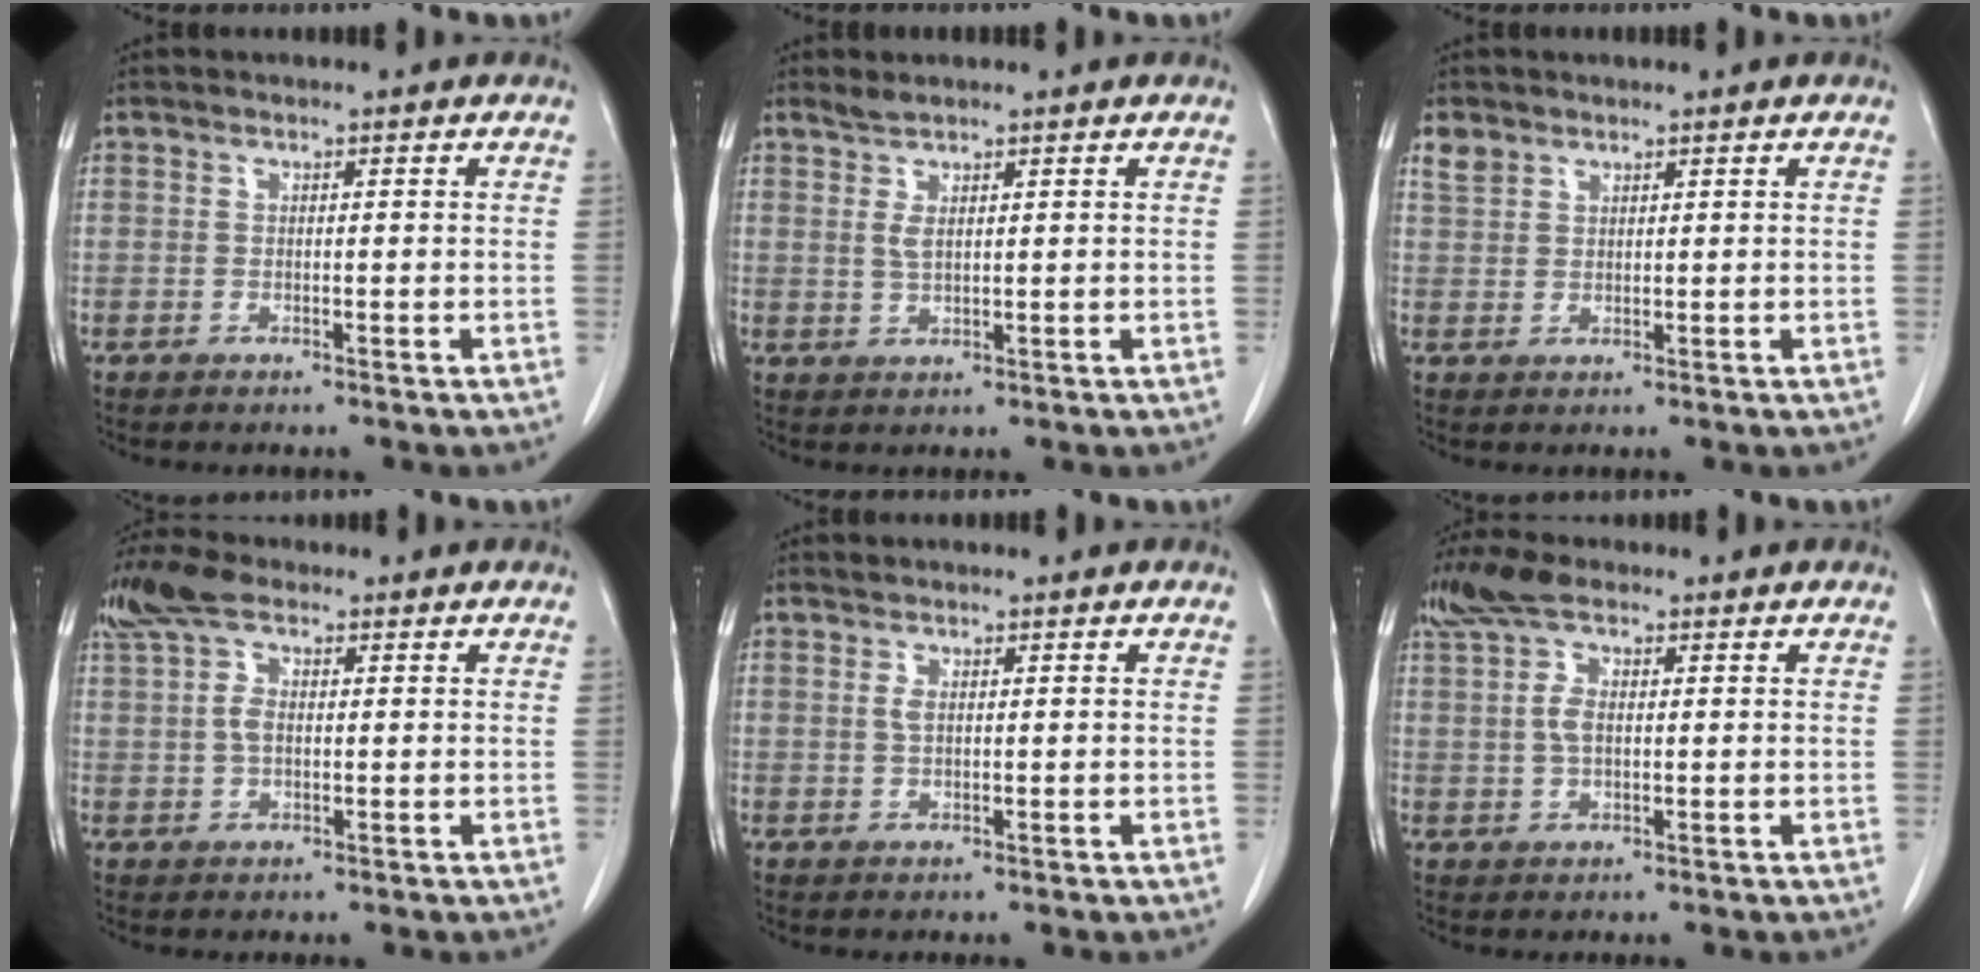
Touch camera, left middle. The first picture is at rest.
{"total": 2.2, "force": [1.6, 0.4, 1.5], "torque": [-0.037, -0.001, 0.037]}
{"total": 2.3, "force": [1.8, 1.4, 0.5], "torque": [-0.013, 0.008, 0.037]}
{"total": 6.0, "force": [2.2, 3.4, 4.4], "torque": [-0.101, 0.025, 0.041]}
{"total": 1.0, "force": [0.4, 0.5, 0.8], "torque": [-0.019, 0.000, 0.010]}
{"total": 5.8, "force": [2.2, 3.0, 4.4], "torque": [-0.102, 0.021, 0.042]}